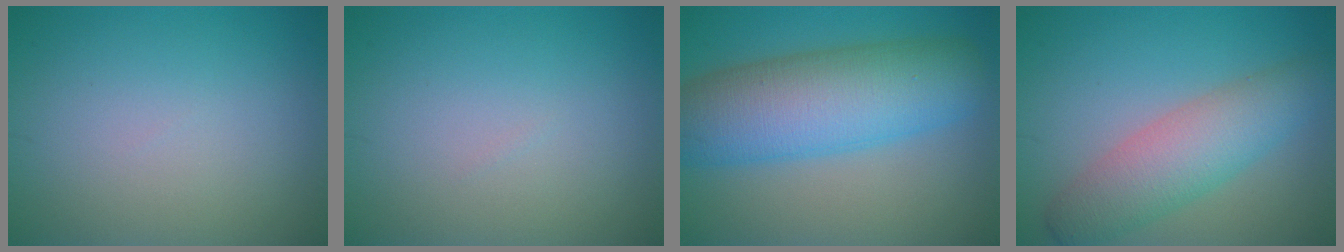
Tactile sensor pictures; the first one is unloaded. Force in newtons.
{"total": 0.0}
{"total": 10.1, "press": 10.1, "slide": 0.3}
{"total": 5.4, "press": 5.4, "slide": 0.2}